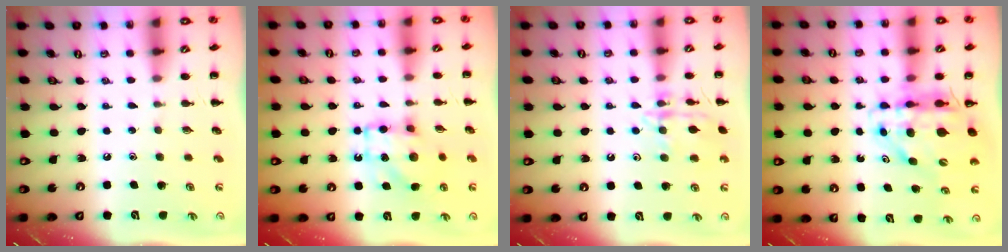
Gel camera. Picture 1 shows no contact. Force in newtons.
{"total": 10.7, "press": 10.6, "slide": 1.2}
{"total": 13.1, "press": 13.1, "slide": 0.8}
{"total": 10.9, "press": 10.3, "slide": 3.4}